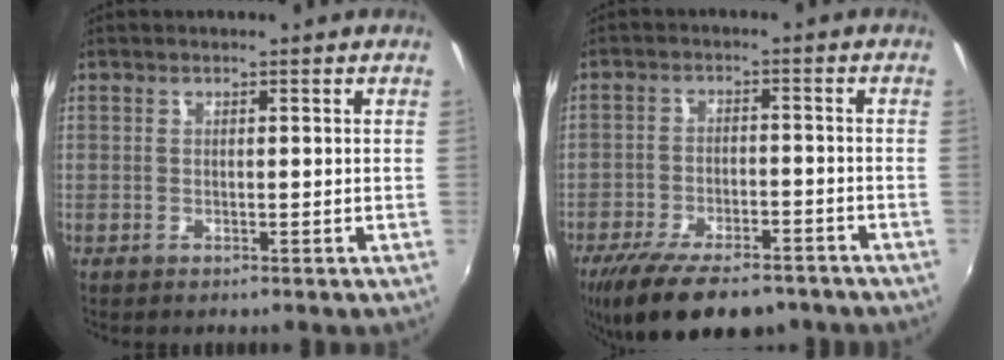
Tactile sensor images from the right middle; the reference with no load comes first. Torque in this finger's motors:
{"motor_torque": [1.12, -1.02, 0.78, 0.21]}